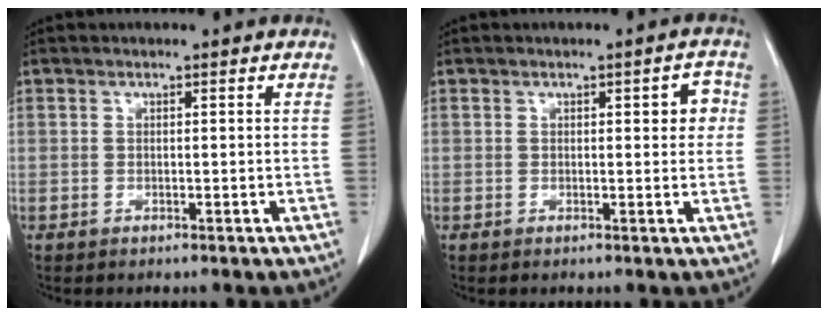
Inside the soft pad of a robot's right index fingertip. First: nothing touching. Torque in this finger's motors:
{"motor_torque": [0.28, -0.09, 0.00, 0.01]}